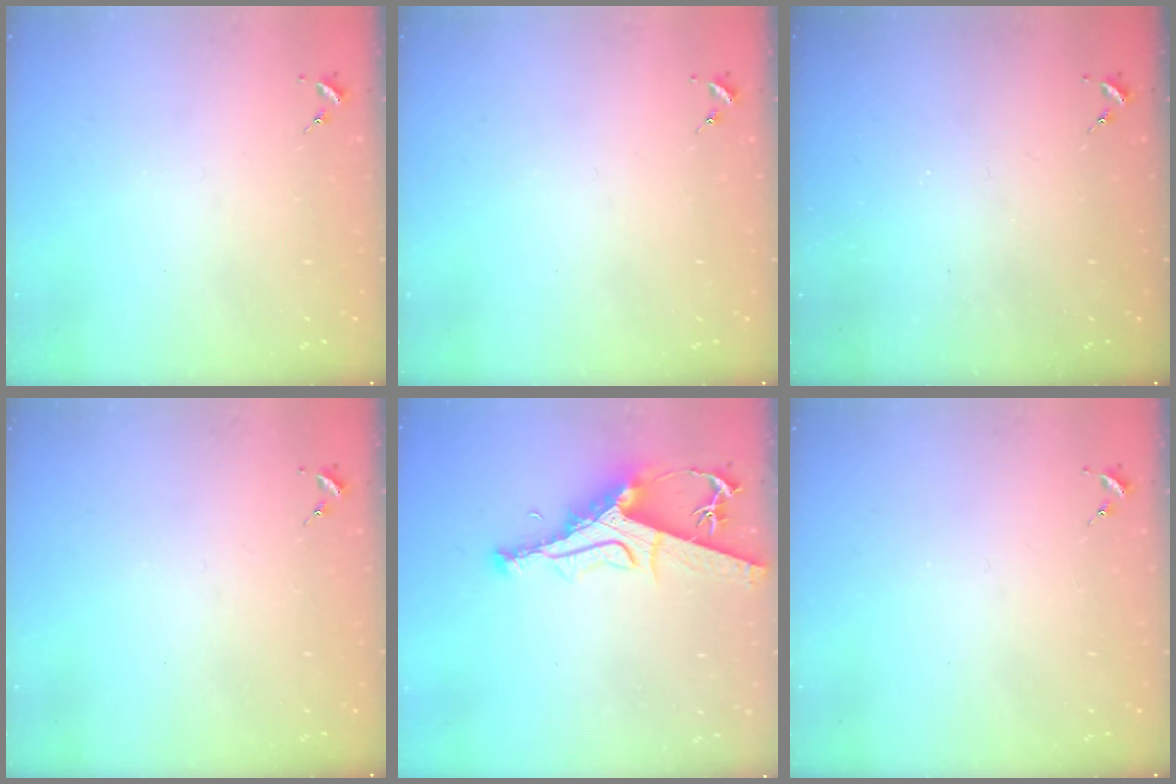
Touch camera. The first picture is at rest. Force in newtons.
{"total": 0.0}
{"total": 0.0}
{"total": 0.0}
{"total": 11.9, "press": 11.9, "slide": 1.1}
{"total": 0.0}